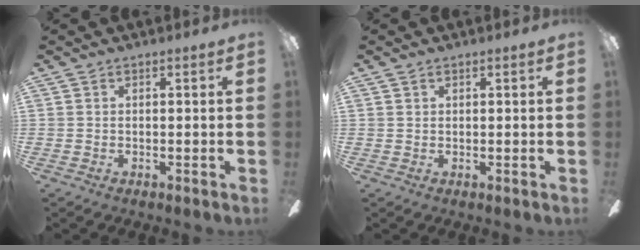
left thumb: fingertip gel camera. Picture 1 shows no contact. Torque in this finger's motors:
{"motor_torque": [0.01, -0.22, -0.35, 0.18, -0.02]}